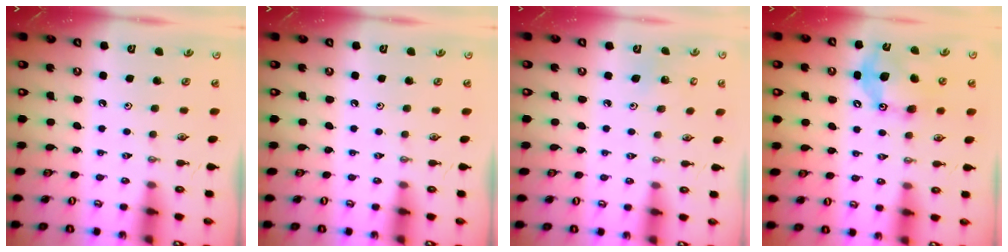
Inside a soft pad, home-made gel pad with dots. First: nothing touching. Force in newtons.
{"total": 0.0}
{"total": 4.3, "press": 4.3, "slide": 0.3}
{"total": 13.7, "press": 13.7, "slide": 0.2}